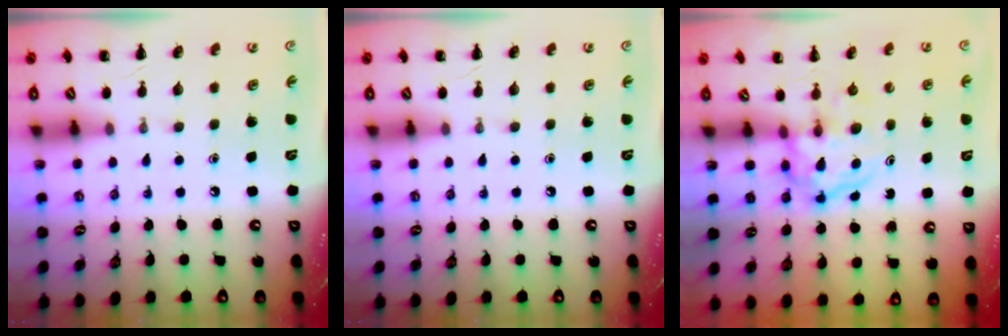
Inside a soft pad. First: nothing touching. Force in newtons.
{"total": 0.0}
{"total": 3.8, "press": 3.8, "slide": 0.4}